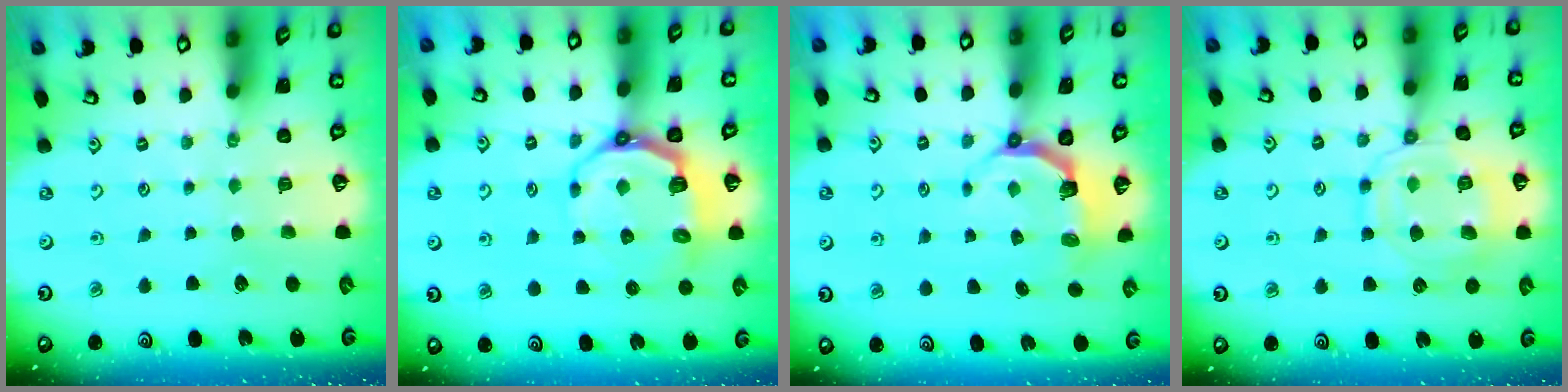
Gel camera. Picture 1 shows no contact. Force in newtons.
{"total": 8.6, "press": 7.5, "slide": 4.2}
{"total": 5.1, "press": 3.6, "slide": 3.6}
{"total": 13.6, "press": 13.6, "slide": 1.2}